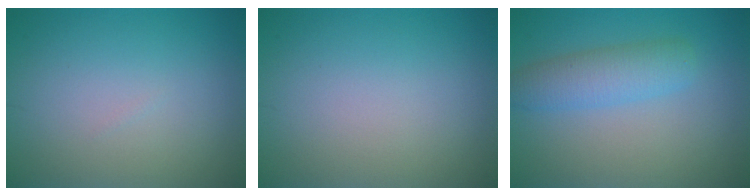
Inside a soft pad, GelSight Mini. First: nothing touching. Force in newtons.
{"total": 0.0}
{"total": 3.7, "press": 3.7, "slide": 0.2}